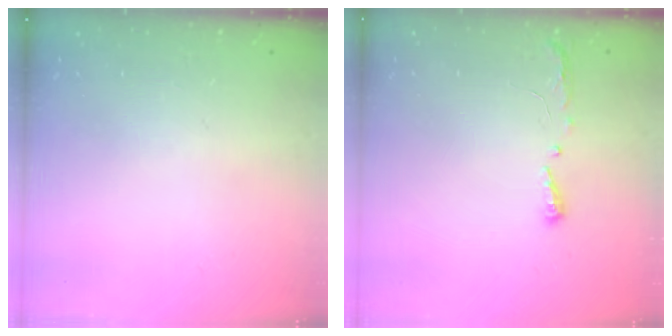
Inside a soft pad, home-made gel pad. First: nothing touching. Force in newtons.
{"total": 4.1, "press": 4.0, "slide": 0.6}